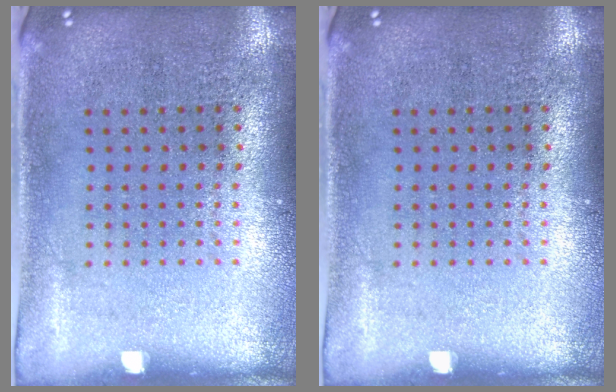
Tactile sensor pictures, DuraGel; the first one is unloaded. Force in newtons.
{"total": 0.0}